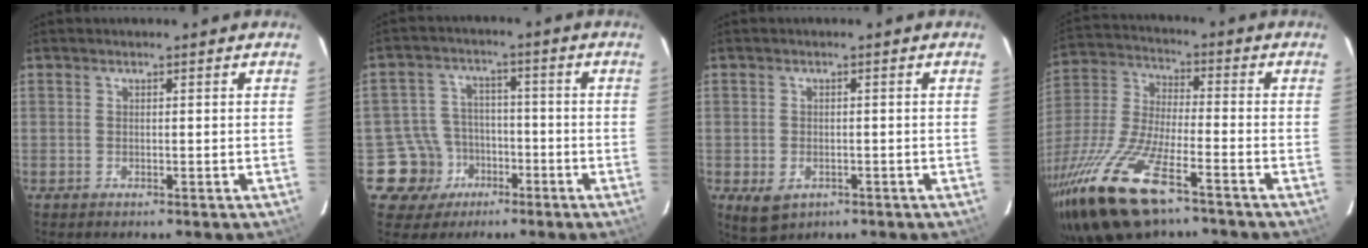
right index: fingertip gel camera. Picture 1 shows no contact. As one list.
[{"total": 8.8, "force": [-4.2, 7.8, 0.2], "torque": [-0.030, 0.031, -0.060]}, {"total": 4.6, "force": [-1.8, 3.3, 2.5], "torque": [-0.051, -0.010, -0.020]}, {"total": 22.6, "force": [-14.4, 7.0, 16.0], "torque": [-0.353, -0.056, -0.273]}]